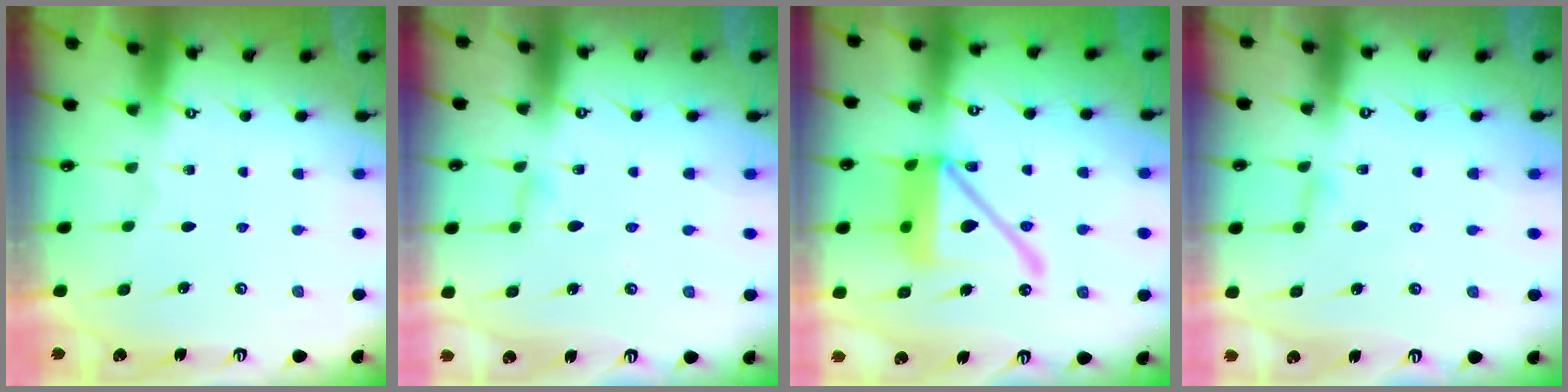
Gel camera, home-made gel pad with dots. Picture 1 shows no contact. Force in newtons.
{"total": 3.0, "press": 3.0, "slide": 0.3}
{"total": 17.7, "press": 17.5, "slide": 2.5}
{"total": 3.9, "press": 3.8, "slide": 0.5}